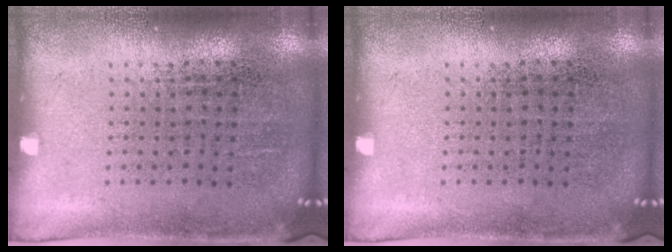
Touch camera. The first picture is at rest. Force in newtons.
{"total": 0.0}